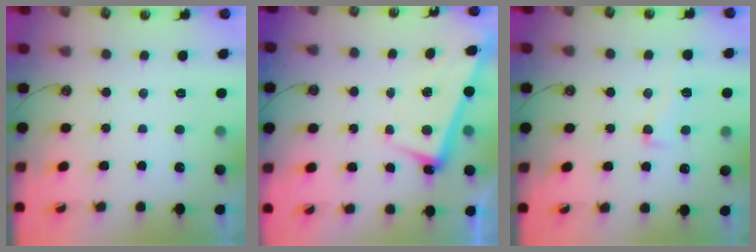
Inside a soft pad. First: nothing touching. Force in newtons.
{"total": 2.6, "press": 2.5, "slide": 0.7}
{"total": 1.2, "press": 0.2, "slide": 1.1}